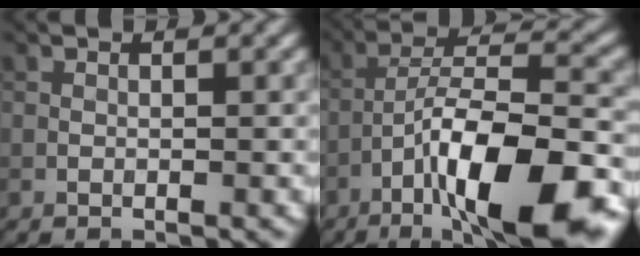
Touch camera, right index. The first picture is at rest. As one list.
[{"total": 13.4, "force": [-6.8, 3.8, 11.0], "torque": [-0.182, 0.005, -0.103]}]